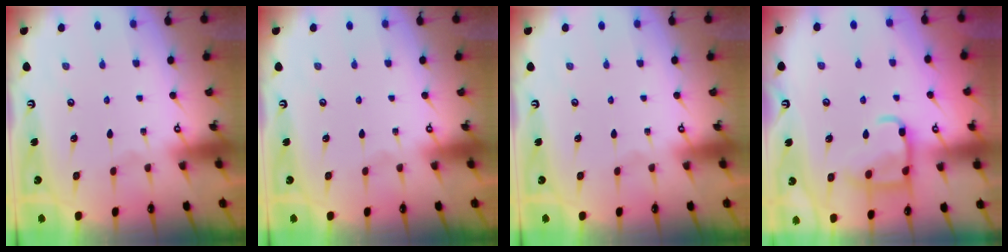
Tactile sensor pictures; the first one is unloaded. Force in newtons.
{"total": 0.0}
{"total": 0.0}
{"total": 12.3, "press": 12.2, "slide": 1.3}